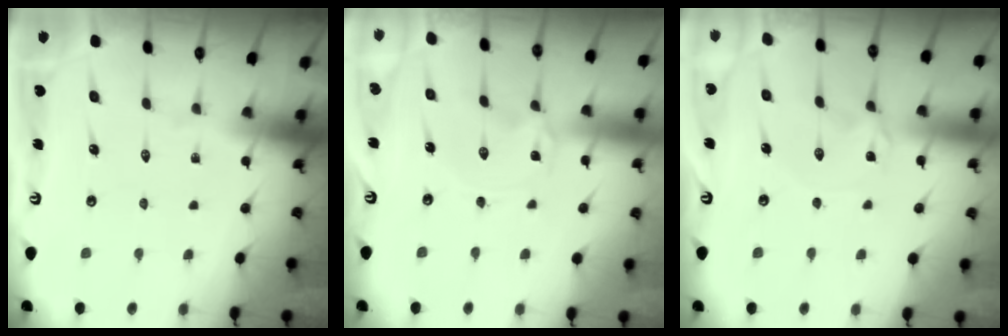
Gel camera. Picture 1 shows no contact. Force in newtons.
{"total": 0.0}
{"total": 1.9, "press": 1.8, "slide": 0.4}